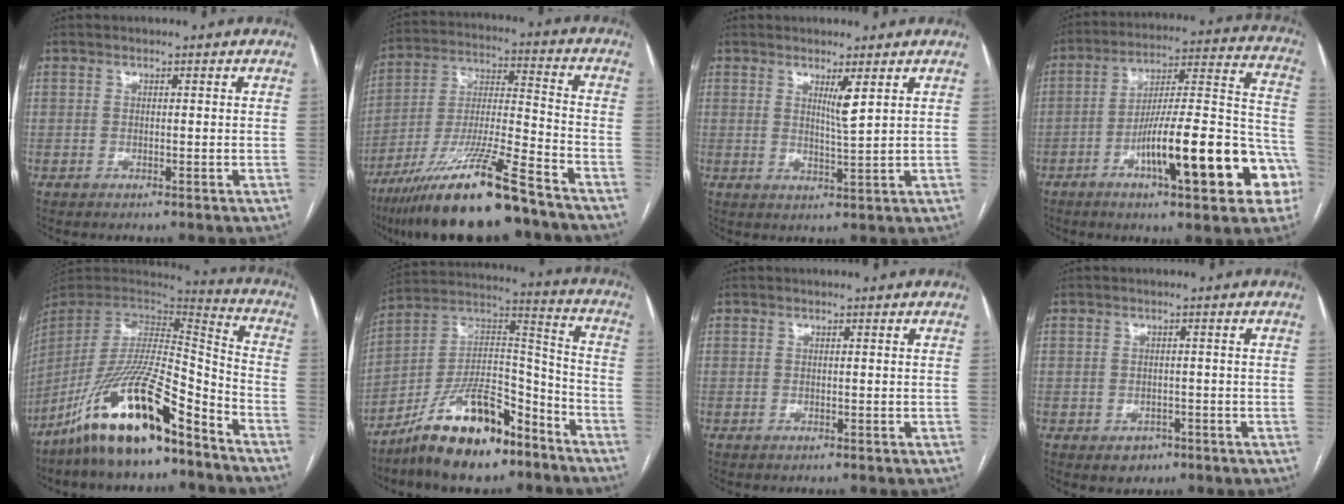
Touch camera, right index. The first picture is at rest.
{"total": 19.1, "force": [-13.9, 1.4, 13.1], "torque": [-0.243, -0.032, -0.249]}
{"total": 3.0, "force": [1.5, -0.4, 2.6], "torque": [-0.048, -0.013, 0.028]}
{"total": 21.0, "force": [-8.4, 3.9, 18.8], "torque": [-0.235, 0.027, -0.118]}
{"total": 19.9, "force": [-14.2, 3.3, 13.6], "torque": [-0.276, -0.016, -0.260]}
{"total": 17.0, "force": [-12.1, 5.7, 10.5], "torque": [-0.183, 0.033, -0.209]}
{"total": 0.0}
{"total": 2.8, "force": [-1.4, 2.3, 0.9], "torque": [-0.005, 0.005, -0.011]}